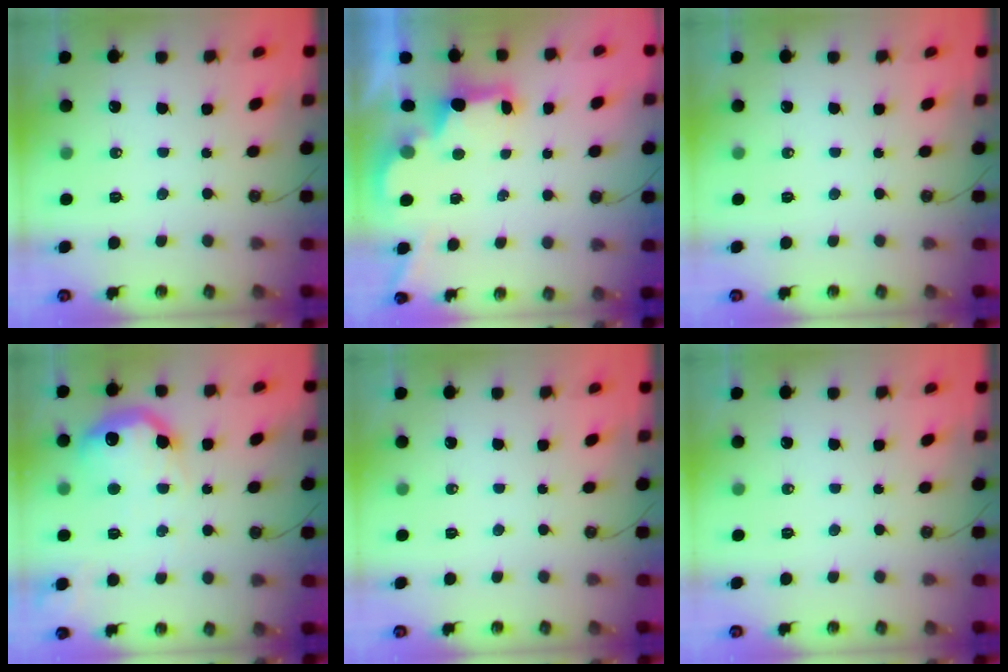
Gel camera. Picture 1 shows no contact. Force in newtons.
{"total": 2.5, "press": 2.4, "slide": 0.7}
{"total": 0.0}
{"total": 18.2, "press": 18.1, "slide": 1.5}
{"total": 0.0}
{"total": 0.0}